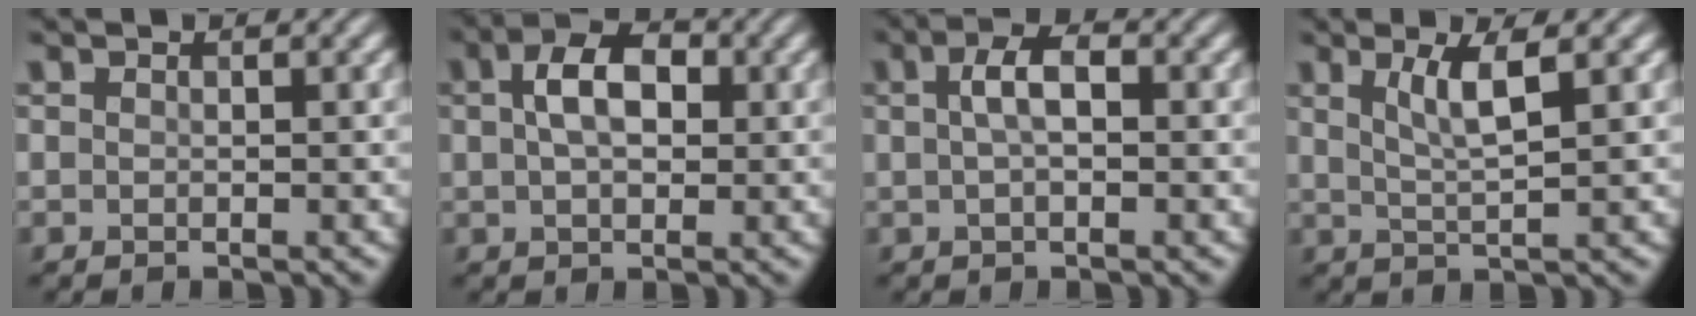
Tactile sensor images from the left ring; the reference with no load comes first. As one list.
[{"total": 4.8, "force": [1.0, 2.9, 3.6], "torque": [-0.065, 0.010, 0.010]}, {"total": 2.8, "force": [0.3, 1.2, 2.5], "torque": [-0.049, 0.006, 0.002]}, {"total": 3.3, "force": [1.3, 0.6, 2.9], "torque": [-0.054, -0.001, 0.027]}]